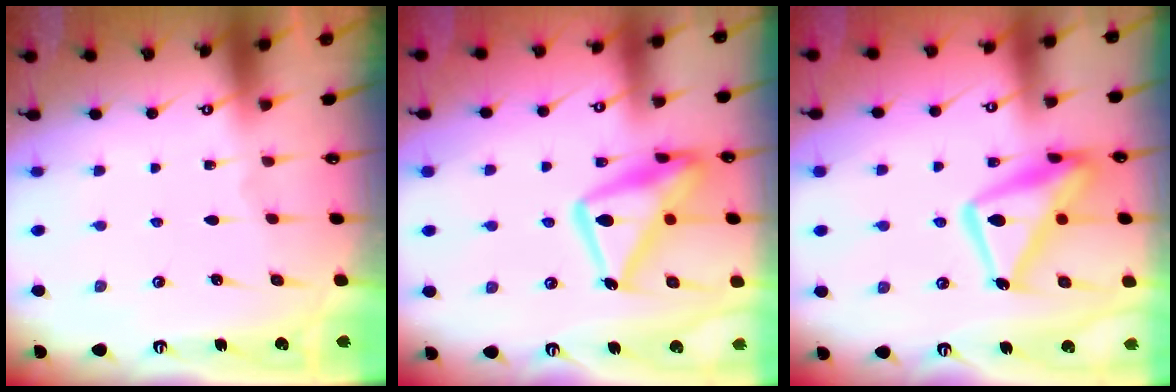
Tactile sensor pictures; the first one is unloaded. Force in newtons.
{"total": 18.4, "press": 18.3, "slide": 1.6}
{"total": 15.8, "press": 15.8, "slide": 1.3}